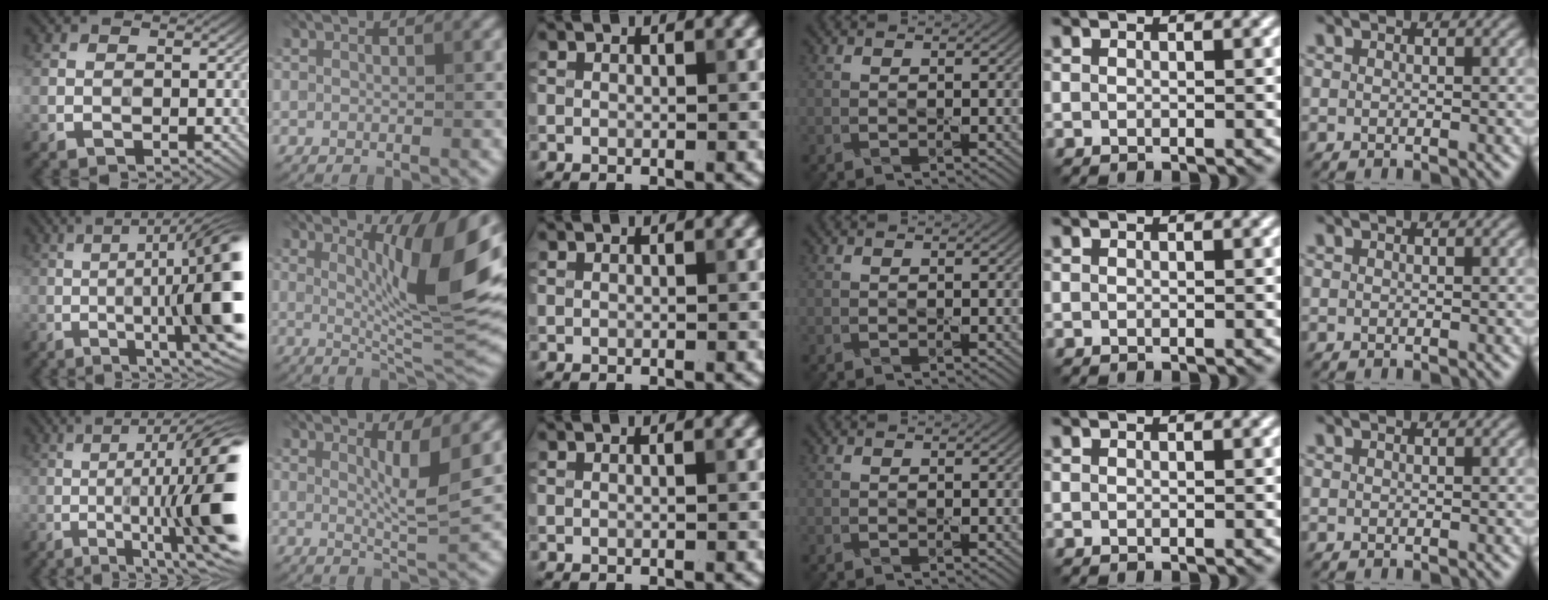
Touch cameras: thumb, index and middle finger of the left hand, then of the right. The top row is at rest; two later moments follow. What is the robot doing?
{"motion": "press", "object": "grip strengthener"}